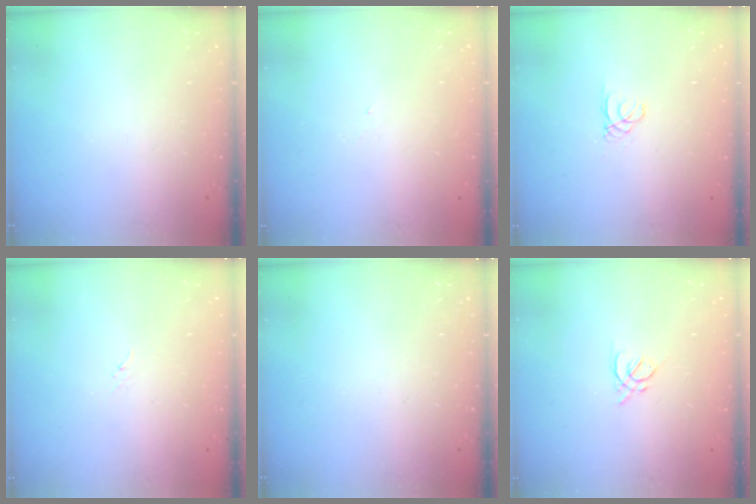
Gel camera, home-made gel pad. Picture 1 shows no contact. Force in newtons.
{"total": 2.8, "press": 2.8, "slide": 0.5}
{"total": 0.8, "press": 0.8, "slide": 0.1}
{"total": 3.0, "press": 3.0, "slide": 0.4}
{"total": 0.0}
{"total": 1.3, "press": 1.2, "slide": 0.5}